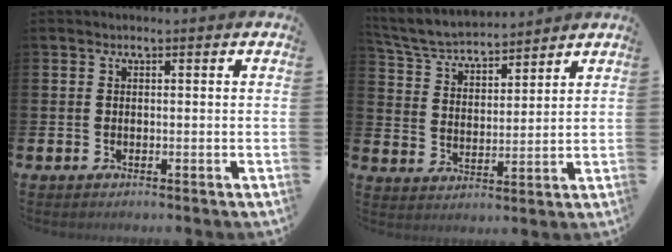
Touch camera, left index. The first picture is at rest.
{"total": 5.5, "force": [5.3, 1.0, 0.9], "torque": [-0.046, -0.035, 0.092]}